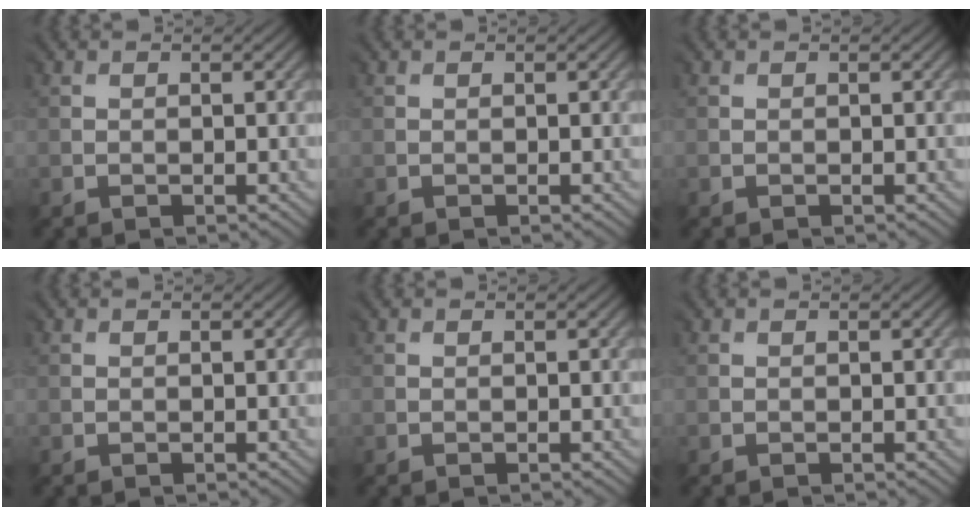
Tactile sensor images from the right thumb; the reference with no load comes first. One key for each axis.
{"total": 0.0}
{"total": 0.0}
{"total": 0.0}
{"total": 0.0}
{"total": 0.0}